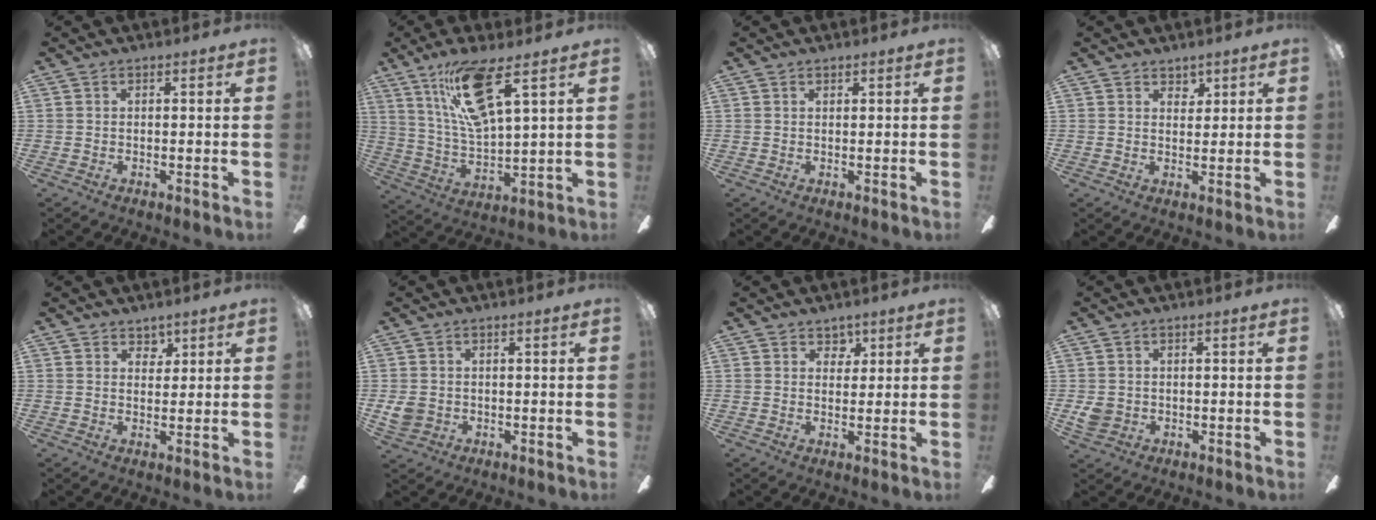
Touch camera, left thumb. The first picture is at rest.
{"total": 15.5, "force": [9.6, 3.9, 11.5], "torque": [-0.224, -0.026, 0.161]}
{"total": 0.8, "force": [0.7, 0.3, 0.4], "torque": [-0.009, 0.001, 0.012]}
{"total": 2.8, "force": [2.4, 1.4, 0.5], "torque": [0.003, -0.011, 0.041]}
{"total": 3.2, "force": [2.5, 1.9, 0.7], "torque": [0.006, -0.014, 0.043]}
{"total": 3.6, "force": [0.0, 3.1, 1.8], "torque": [-0.031, 0.001, 0.000]}
{"total": 3.4, "force": [2.5, 2.2, 0.9], "torque": [0.000, -0.008, 0.041]}
{"total": 3.3, "force": [-0.1, 2.9, 1.6], "torque": [-0.028, 0.000, -0.003]}